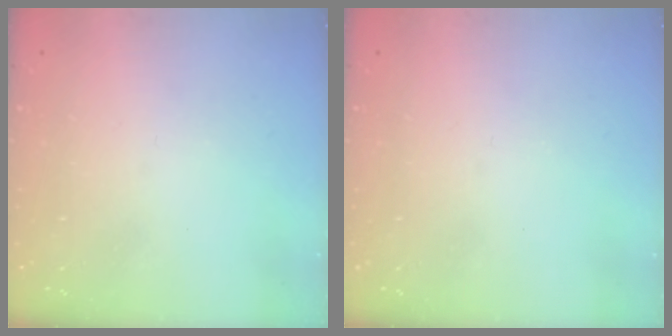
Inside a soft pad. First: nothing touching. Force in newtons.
{"total": 0.0}